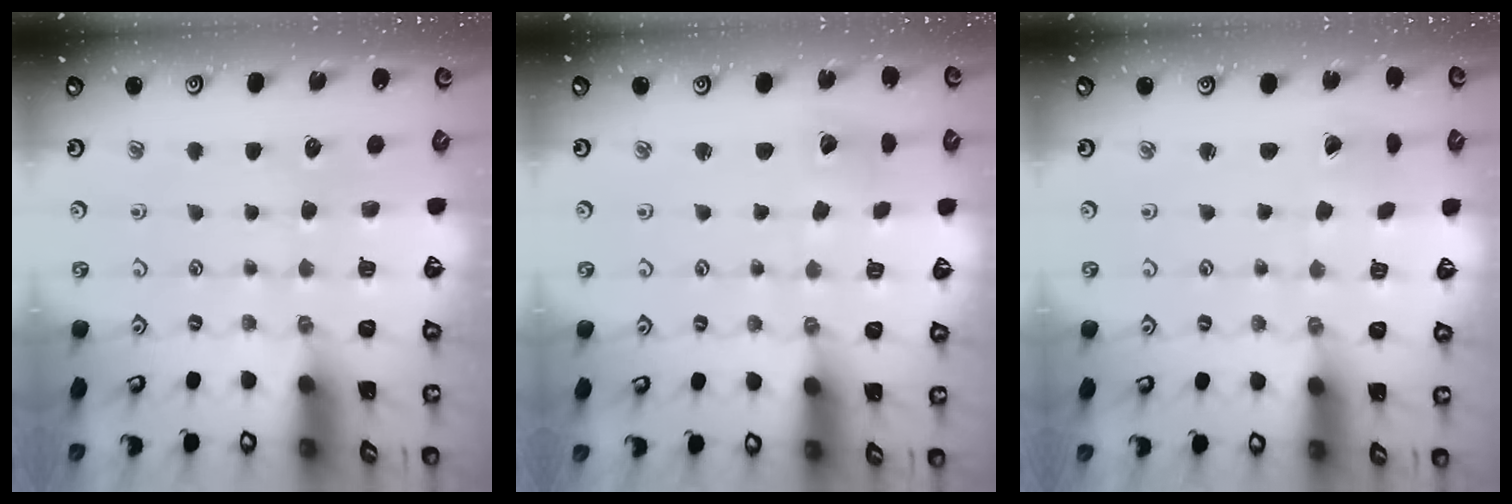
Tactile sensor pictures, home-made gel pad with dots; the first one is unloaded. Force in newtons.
{"total": 2.2, "press": 2.2, "slide": 0.3}
{"total": 0.0}